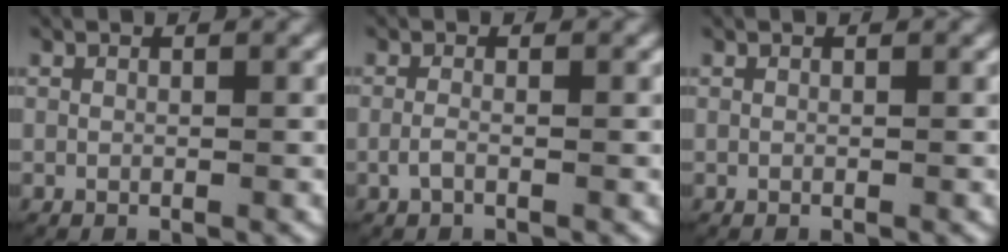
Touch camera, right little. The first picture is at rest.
{"total": 1.1, "force": [-0.6, 0.3, 0.8], "torque": [-0.026, -0.007, -0.009]}
{"total": 0.0}